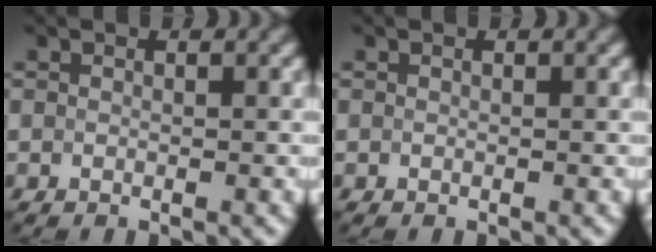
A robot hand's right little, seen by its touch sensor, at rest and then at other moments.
{"total": 0.0}